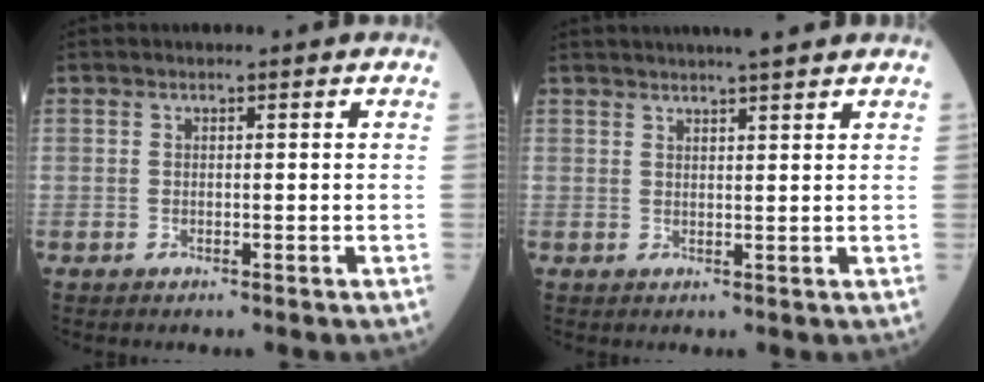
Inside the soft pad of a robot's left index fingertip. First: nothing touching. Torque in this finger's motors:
{"motor_torque": [-0.18, -0.74, 0.28, 0.10]}